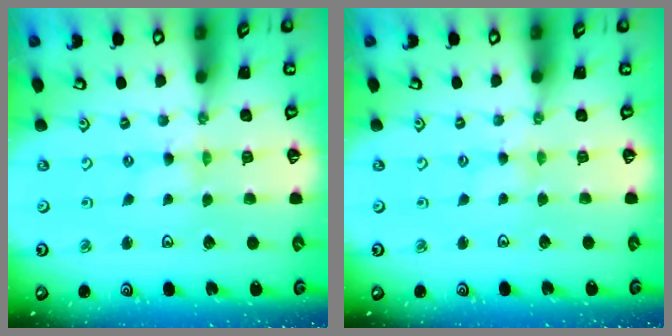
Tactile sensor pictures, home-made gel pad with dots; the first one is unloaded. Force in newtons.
{"total": 2.5, "press": 2.5, "slide": 0.4}